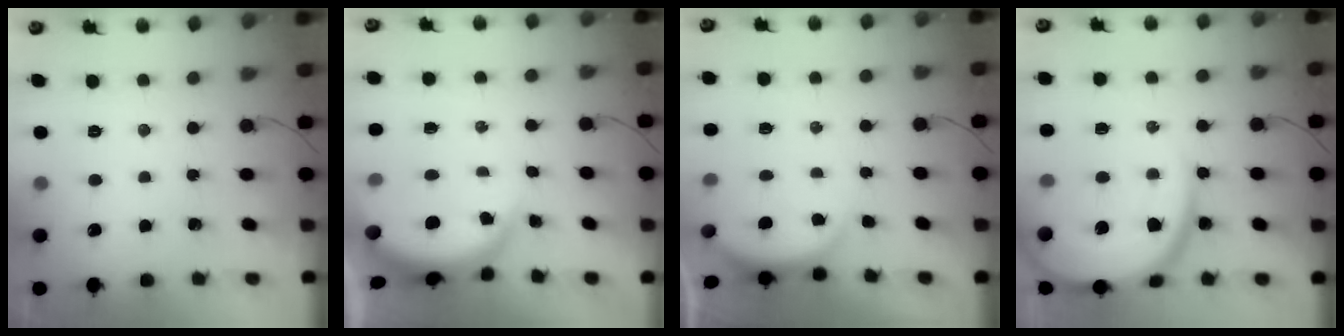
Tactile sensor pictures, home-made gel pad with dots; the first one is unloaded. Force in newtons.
{"total": 4.7, "press": 4.5, "slide": 1.3}
{"total": 2.9, "press": 2.2, "slide": 1.8}
{"total": 16.6, "press": 16.3, "slide": 2.8}